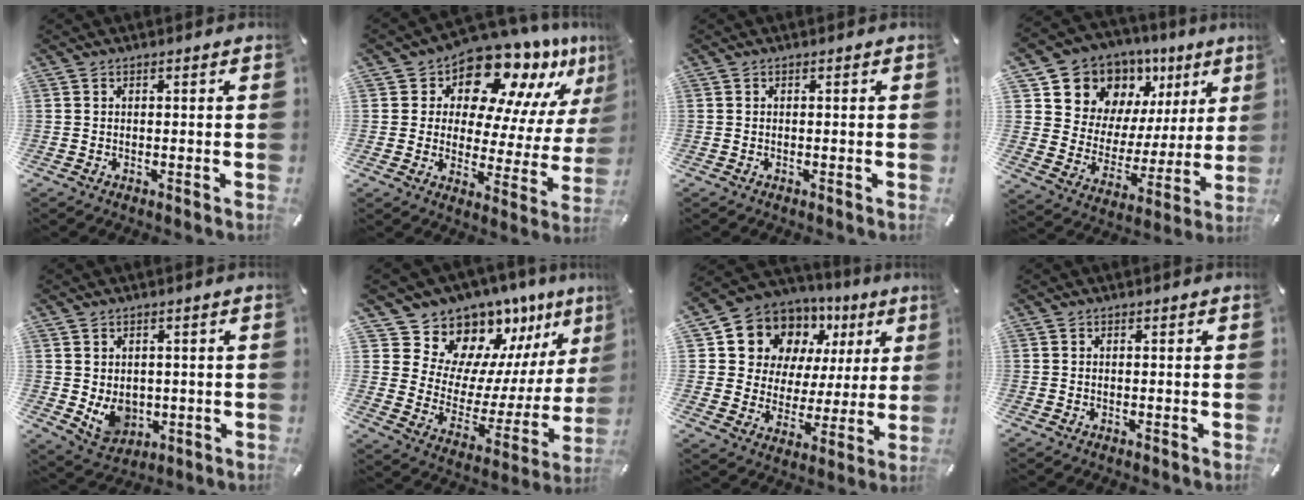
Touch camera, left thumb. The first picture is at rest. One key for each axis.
{"total": 14.5, "fx": 12.3, "fy": 5.8, "fz": 4.9, "tx": -0.083, "ty": -0.119, "tz": 0.206}
{"total": 0.0}
{"total": 12.3, "fx": 8.7, "fy": 8.6, "fz": 1.8, "tx": -0.035, "ty": -0.090, "tz": 0.154}
{"total": 6.9, "fx": 0.5, "fy": 6.1, "fz": 3.1, "tx": -0.049, "ty": -0.010, "tz": 0.012}
{"total": 14.4, "fx": 13.0, "fy": 6.2, "fz": 0.3, "tx": -0.014, "ty": -0.150, "tz": 0.235}
{"total": 12.2, "fx": 6.6, "fy": 9.8, "fz": 3.0, "tx": -0.062, "ty": -0.052, "tz": 0.128}
{"total": 0.0}